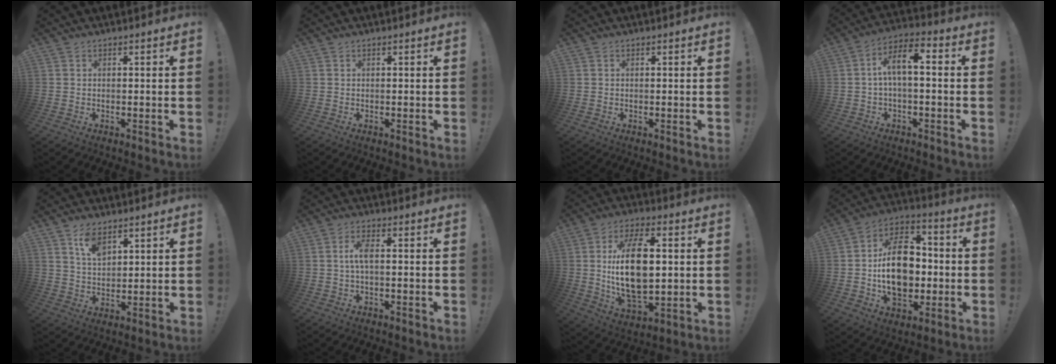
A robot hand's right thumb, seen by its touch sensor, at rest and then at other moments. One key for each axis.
{"total": 0.0}
{"total": 0.0}
{"total": 8.2, "fx": 0.2, "fy": 3.3, "fz": 7.5, "tx": -0.138, "ty": 0.010, "tz": 0.003}
{"total": 7.3, "fx": 4.8, "fy": 3.7, "fz": 4.2, "tx": -0.072, "ty": -0.023, "tz": 0.086}
{"total": 4.8, "fx": -0.1, "fy": 1.5, "fz": 4.5, "tx": -0.097, "ty": 0.009, "tz": -0.003}
{"total": 19.4, "fx": 2.4, "fy": 10.1, "fz": 16.4, "tx": -0.294, "ty": -0.010, "tz": 0.031}
{"total": 19.9, "fx": -1.3, "fy": 13.9, "fz": 14.2, "tx": -0.234, "ty": 0.013, "tz": -0.018}